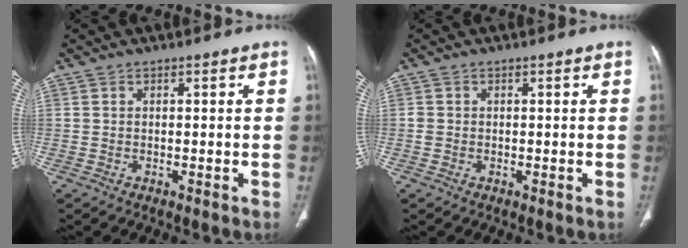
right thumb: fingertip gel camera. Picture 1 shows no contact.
{"total": 0.9, "force": [-0.1, 0.8, 0.4], "torque": [-0.007, 0.002, -0.002]}